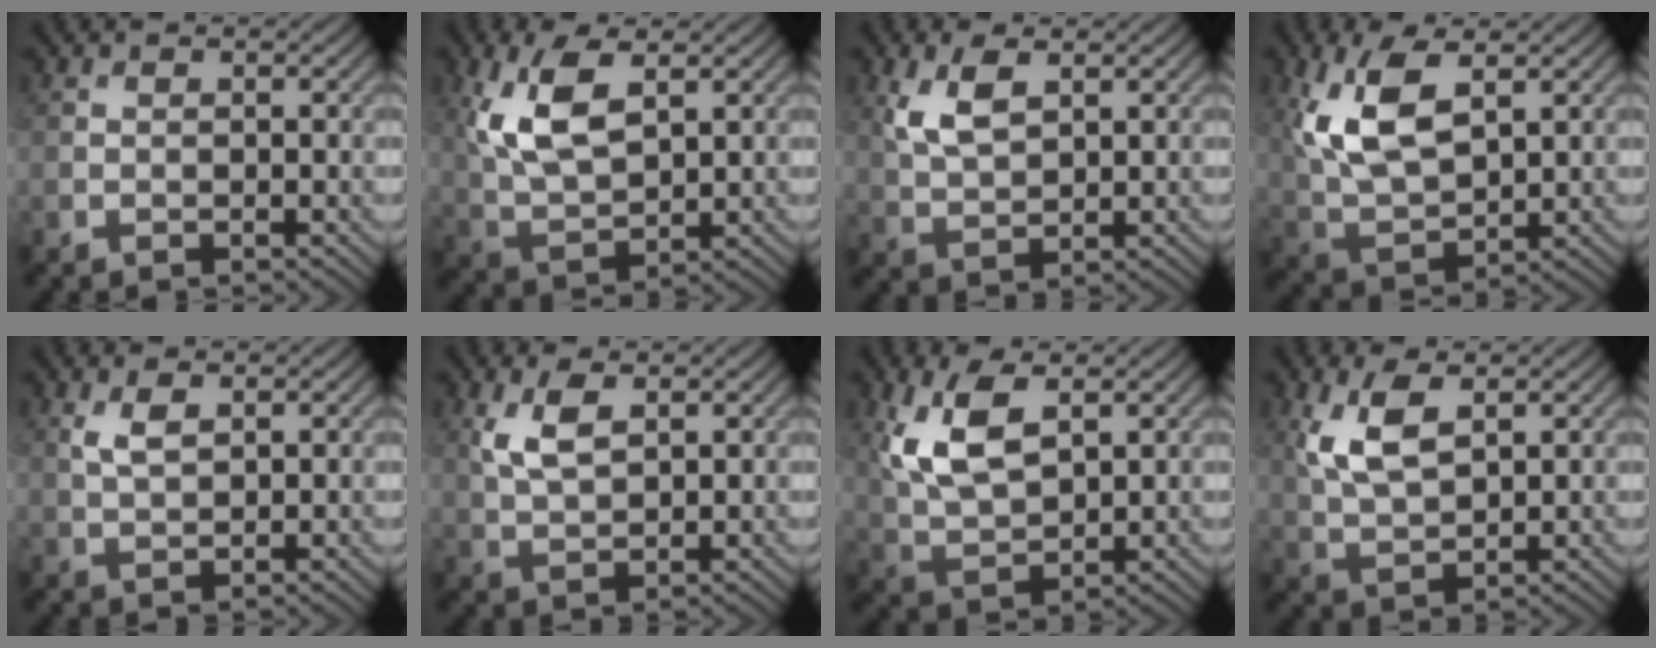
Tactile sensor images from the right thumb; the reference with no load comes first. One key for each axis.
{"total": 9.1, "fx": 3.1, "fy": 4.4, "fz": 7.4, "tx": -0.170, "ty": 0.002, "tz": 0.060}
{"total": 5.3, "fx": 2.2, "fy": 2.6, "fz": 4.0, "tx": -0.099, "ty": -0.001, "tz": 0.046}
{"total": 10.3, "fx": 3.2, "fy": 5.2, "fz": 8.3, "tx": -0.193, "ty": 0.001, "tz": 0.061}
{"total": 2.9, "fx": 1.2, "fy": 1.3, "fz": 2.3, "tx": -0.055, "ty": 0.000, "tz": 0.029}
{"total": 4.8, "fx": 1.9, "fy": 2.2, "fz": 3.8, "tx": -0.091, "ty": 0.001, "tz": 0.041}
{"total": 9.2, "fx": 3.2, "fy": 4.6, "fz": 7.3, "tx": -0.170, "ty": 0.002, "tz": 0.062}
{"total": 7.0, "fx": 2.6, "fy": 3.3, "fz": 5.6, "tx": -0.130, "ty": 0.000, "tz": 0.052}